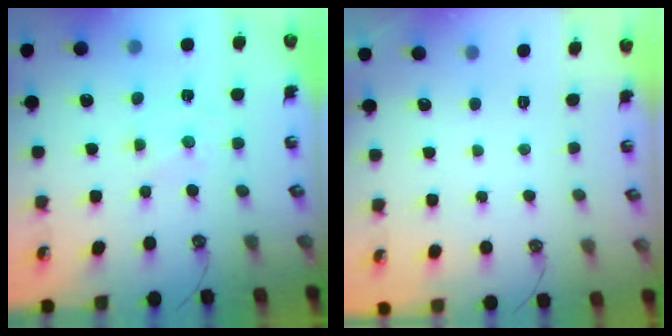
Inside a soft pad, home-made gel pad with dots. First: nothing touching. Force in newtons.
{"total": 0.0}